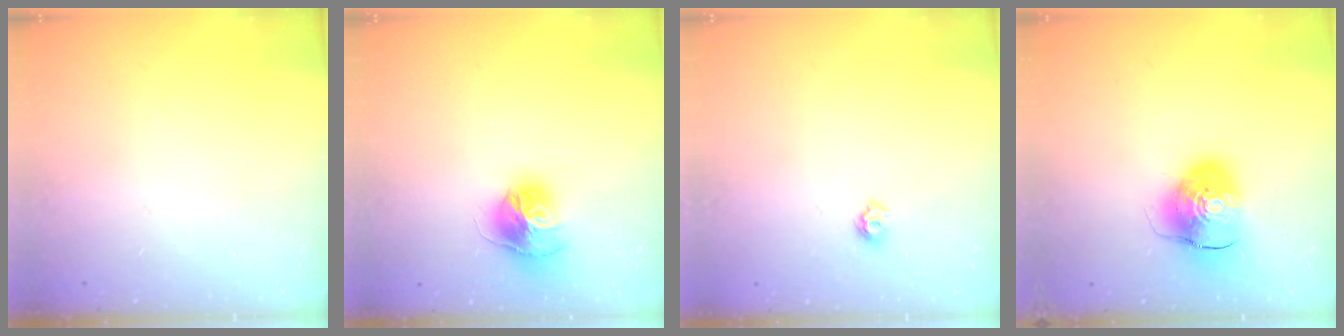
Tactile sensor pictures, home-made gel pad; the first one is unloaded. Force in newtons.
{"total": 14.8, "press": 14.7, "slide": 1.6}
{"total": 5.7, "press": 5.7, "slide": 0.6}
{"total": 11.8, "press": 11.7, "slide": 1.9}